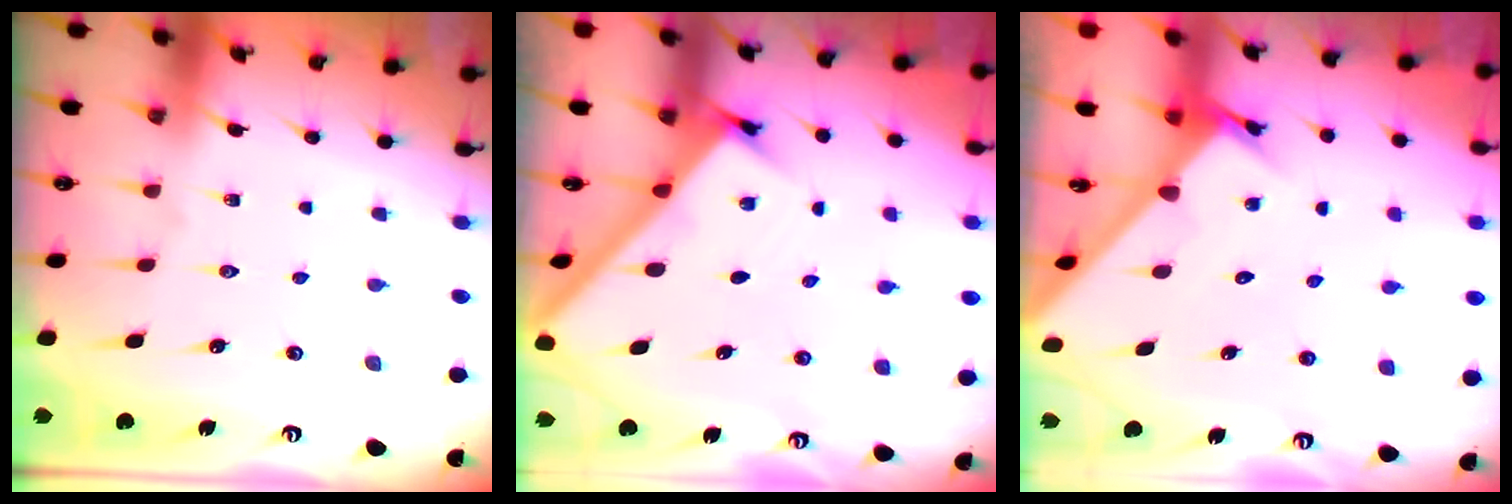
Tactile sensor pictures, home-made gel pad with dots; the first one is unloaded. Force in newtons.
{"total": 2.8, "press": 2.7, "slide": 0.3}
{"total": 2.6, "press": 2.6, "slide": 0.3}